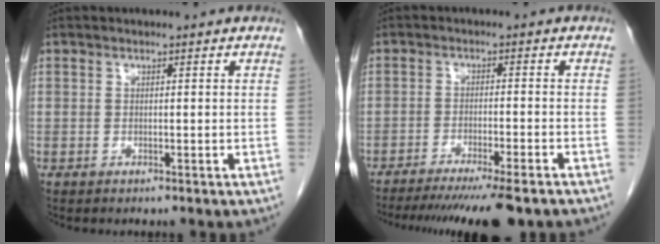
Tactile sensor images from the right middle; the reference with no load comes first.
{"total": 13.4, "force": [-11.3, 0.3, 7.3], "torque": [-0.100, -0.039, -0.165]}